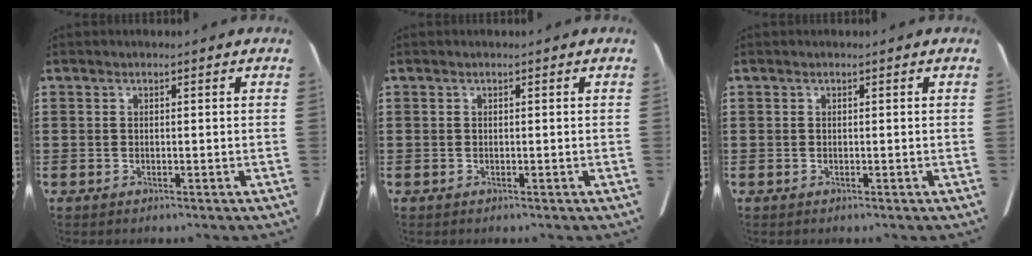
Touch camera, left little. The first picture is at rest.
{"total": 0.0}
{"total": 0.0}